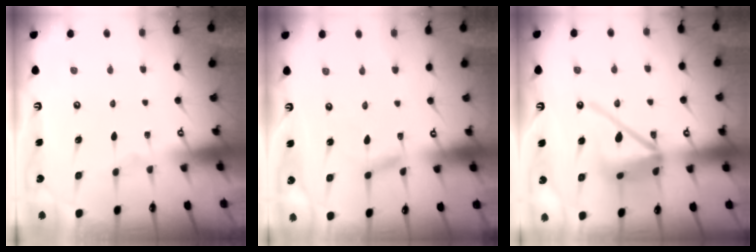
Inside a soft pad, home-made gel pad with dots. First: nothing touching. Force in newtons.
{"total": 2.5, "press": 2.5, "slide": 0.1}
{"total": 14.8, "press": 14.7, "slide": 1.9}